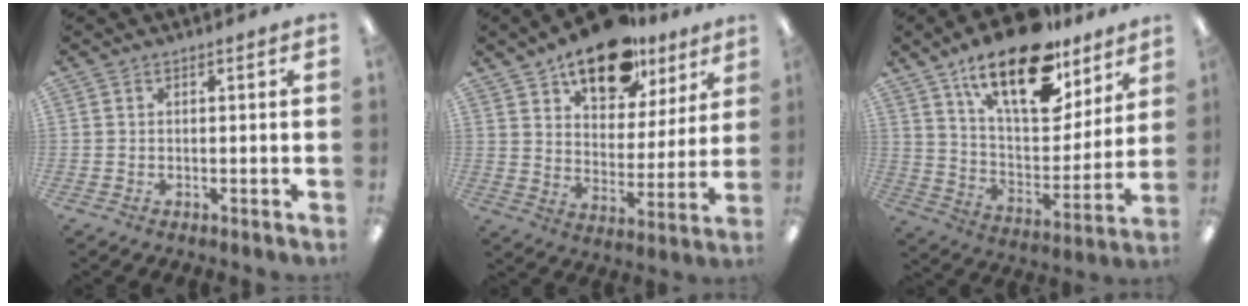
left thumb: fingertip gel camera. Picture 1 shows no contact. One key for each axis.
{"total": 17.7, "fx": 12.6, "fy": 8.9, "fz": 8.7, "tx": -0.130, "ty": -0.068, "tz": 0.219}
{"total": 21.9, "fx": 15.1, "fy": 9.1, "fz": 13.1, "tx": -0.214, "ty": -0.090, "tz": 0.261}